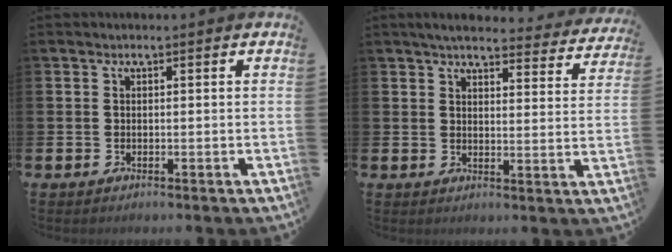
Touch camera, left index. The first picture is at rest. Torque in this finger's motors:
{"motor_torque": [1.07, -1.07, 0.17, 0.06]}